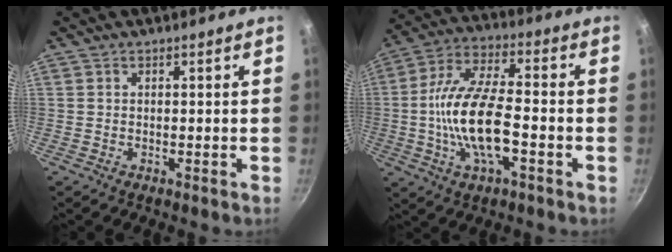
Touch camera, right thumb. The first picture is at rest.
{"total": 15.3, "force": [-3.1, 6.0, 13.7], "torque": [-0.259, 0.029, -0.070]}